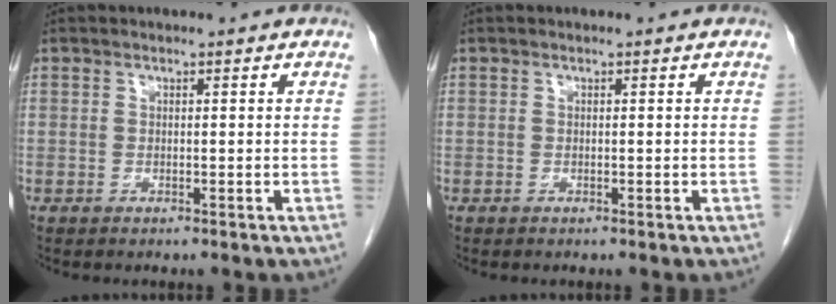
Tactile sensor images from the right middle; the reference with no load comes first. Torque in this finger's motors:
{"motor_torque": [-0.04, -0.01, -0.01, -0.07]}